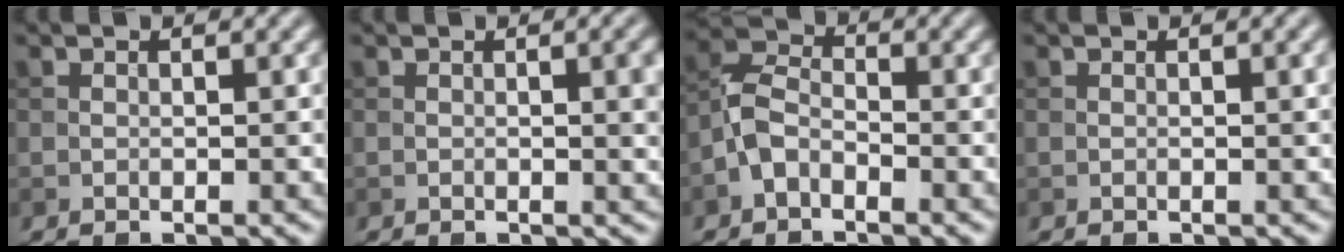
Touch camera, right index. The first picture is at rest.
{"total": 3.3, "force": [0.1, 0.9, 3.2], "torque": [-0.037, 0.002, -0.001]}
{"total": 3.1, "force": [-1.7, 1.8, 1.9], "torque": [-0.037, 0.014, -0.045]}
{"total": 1.4, "force": [0.1, 0.3, 1.4], "torque": [-0.017, 0.003, -0.001]}